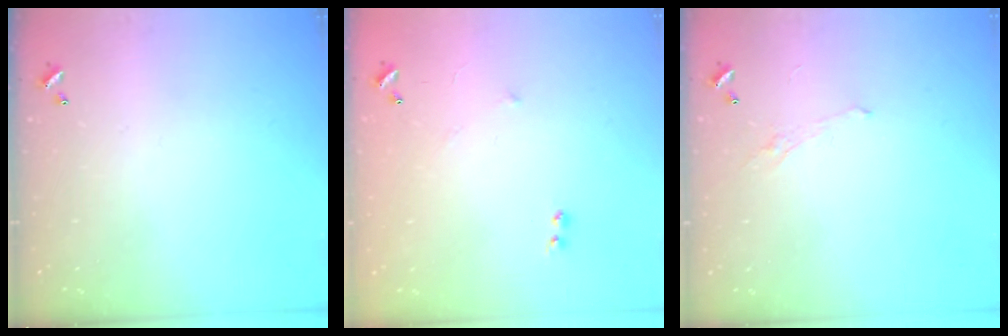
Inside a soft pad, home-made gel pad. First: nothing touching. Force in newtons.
{"total": 6.7, "press": 6.7, "slide": 0.7}
{"total": 1.1, "press": 0.8, "slide": 0.7}